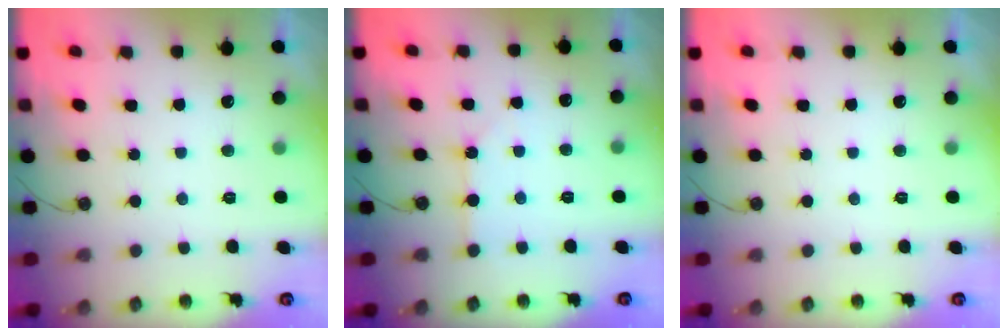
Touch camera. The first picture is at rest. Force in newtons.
{"total": 1.5, "press": 1.5, "slide": 0.3}
{"total": 0.0}